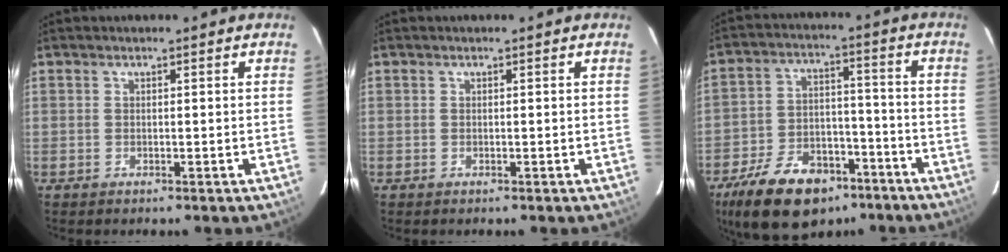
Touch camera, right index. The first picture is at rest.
{"total": 0.0}
{"total": 18.4, "force": [-12.1, 10.0, 9.4], "torque": [-0.204, 0.006, -0.187]}